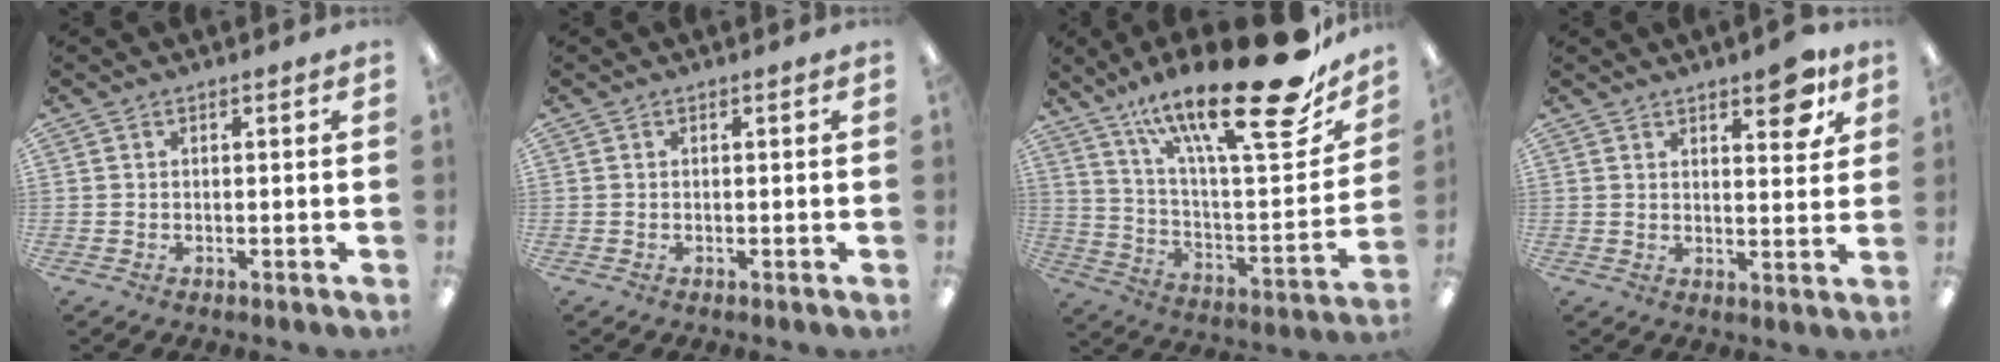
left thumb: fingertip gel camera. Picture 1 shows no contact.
{"total": 0.0}
{"total": 28.0, "force": [19.0, 7.4, 19.3], "torque": [-0.292, -0.123, 0.306]}
{"total": 7.6, "force": [5.2, 2.8, 4.8], "torque": [-0.051, -0.029, 0.081]}